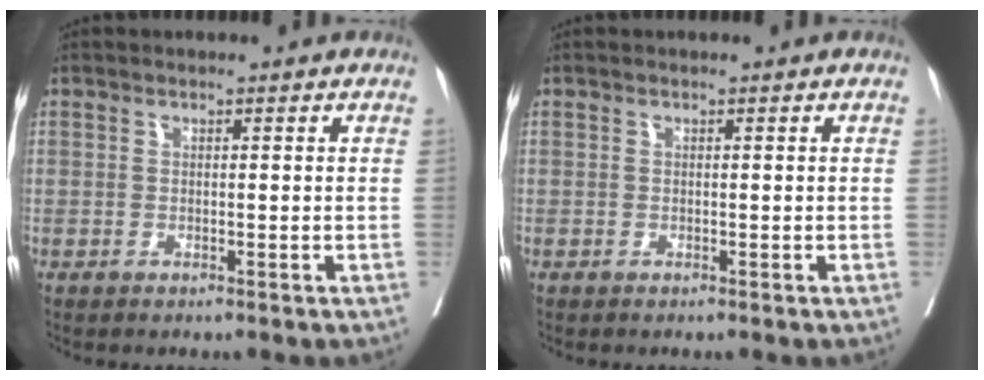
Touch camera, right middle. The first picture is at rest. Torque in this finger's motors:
{"motor_torque": [0.00, 0.00, 0.00, 0.00]}